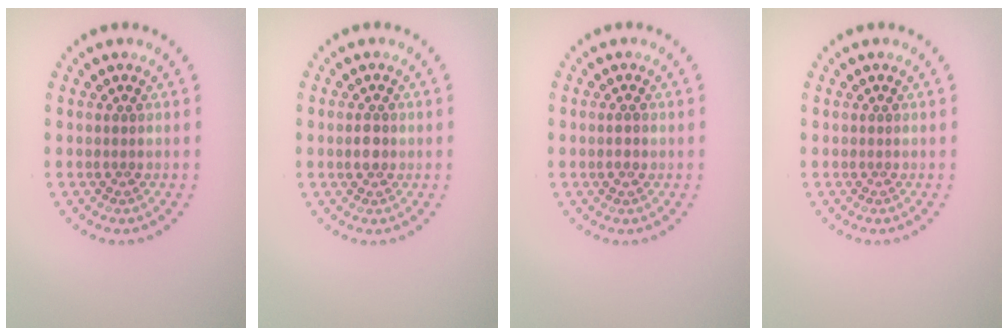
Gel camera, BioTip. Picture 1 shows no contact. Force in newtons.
{"total": 1.6, "press": 1.5, "slide": 0.3}
{"total": 1.0, "press": 0.9, "slide": 0.3}
{"total": 0.0}